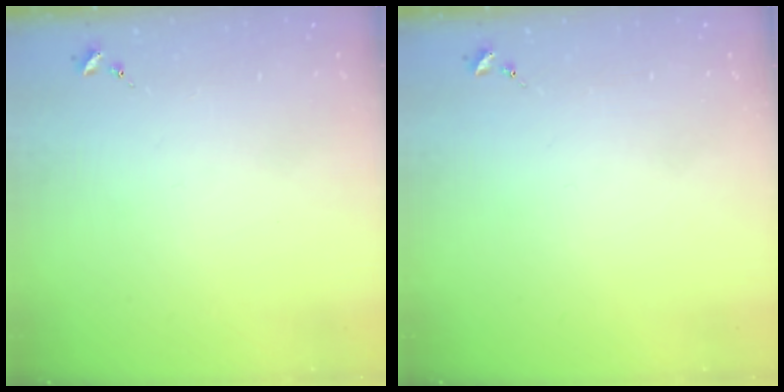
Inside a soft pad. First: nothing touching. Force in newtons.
{"total": 0.0}